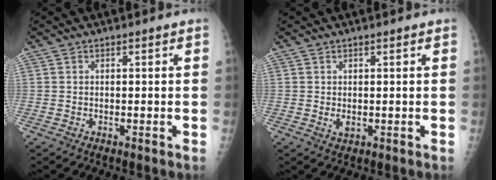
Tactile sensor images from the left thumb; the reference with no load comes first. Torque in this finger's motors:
{"motor_torque": [0.10, 0.27, 0.20, 0.20, 0.00]}